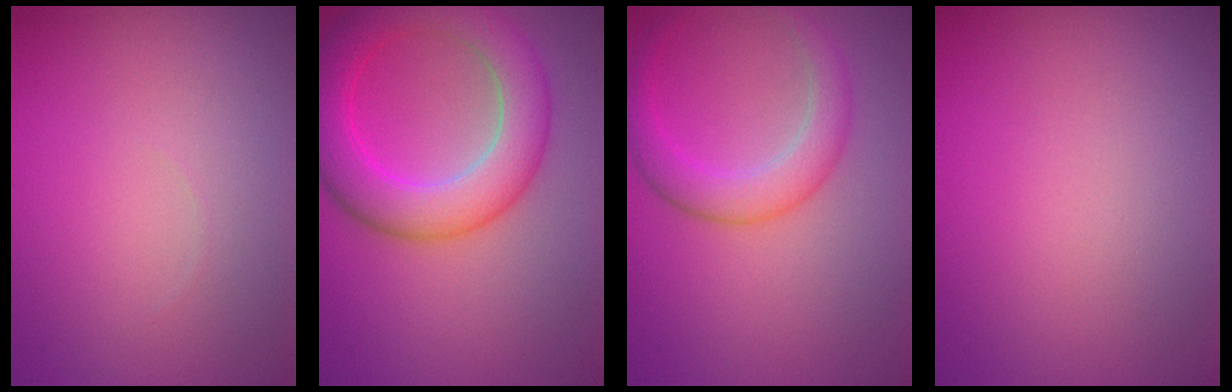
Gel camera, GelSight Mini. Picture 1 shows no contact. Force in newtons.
{"total": 6.7, "press": 6.7, "slide": 0.3}
{"total": 3.3, "press": 3.3, "slide": 0.1}
{"total": 0.0}